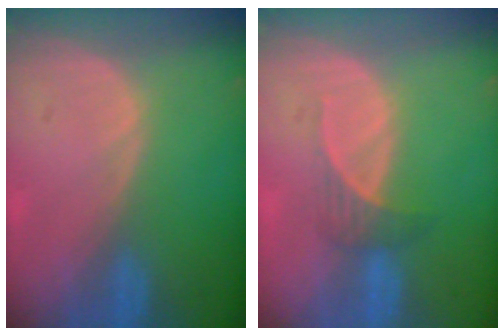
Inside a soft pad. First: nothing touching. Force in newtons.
{"total": 2.5, "press": 2.3, "slide": 0.9}